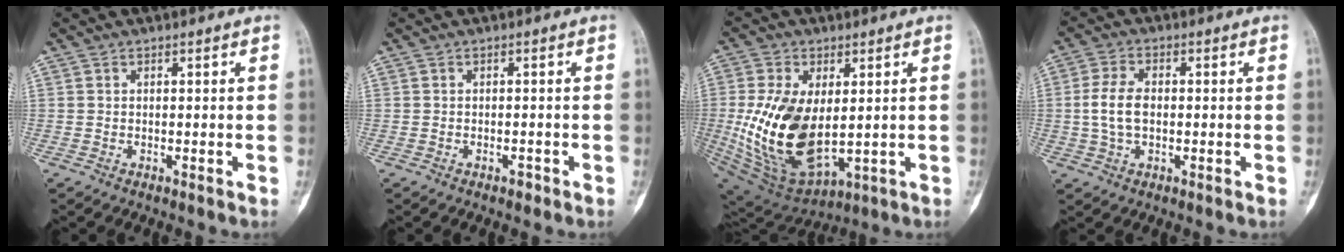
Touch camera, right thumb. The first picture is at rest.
{"total": 0.9, "force": [-0.6, 0.6, 0.4], "torque": [-0.006, 0.003, -0.009]}
{"total": 18.7, "force": [0.5, 10.5, 15.4], "torque": [-0.293, -0.017, 0.033]}
{"total": 6.5, "force": [-0.2, 3.9, 5.2], "torque": [-0.109, 0.010, -0.007]}